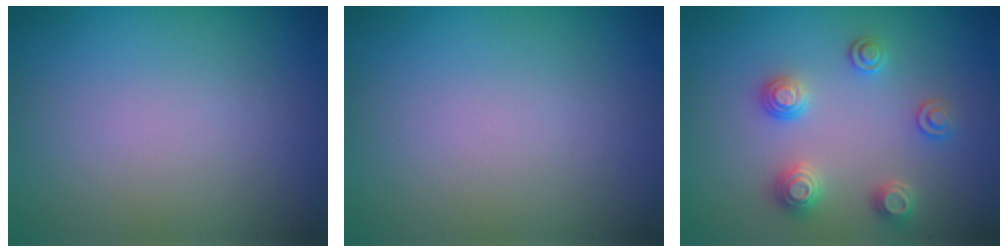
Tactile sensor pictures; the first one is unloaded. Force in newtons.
{"total": 0.0}
{"total": 2.9, "press": 2.9, "slide": 0.2}